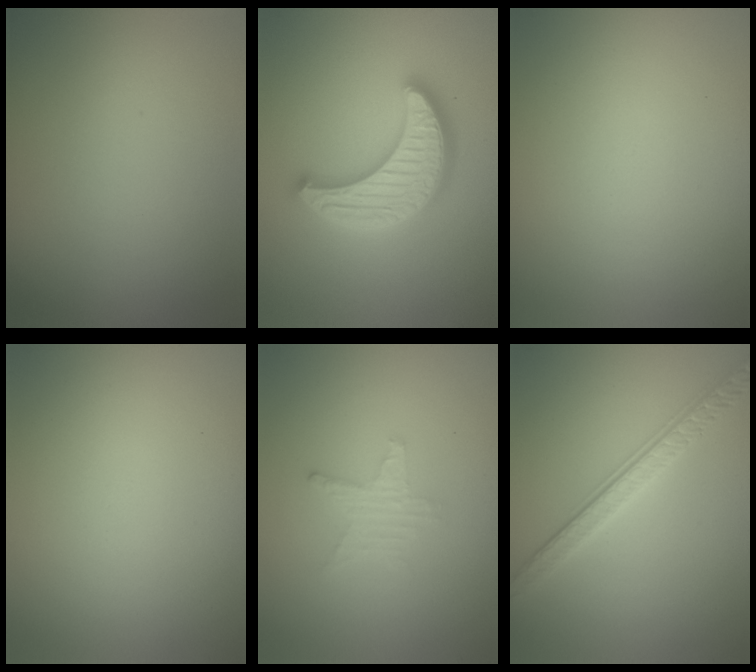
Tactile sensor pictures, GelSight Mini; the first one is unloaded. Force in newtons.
{"total": 5.4, "press": 5.3, "slide": 1.0}
{"total": 0.0}
{"total": 0.0}
{"total": 1.7, "press": 1.6, "slide": 0.4}
{"total": 3.6, "press": 3.2, "slide": 1.7}